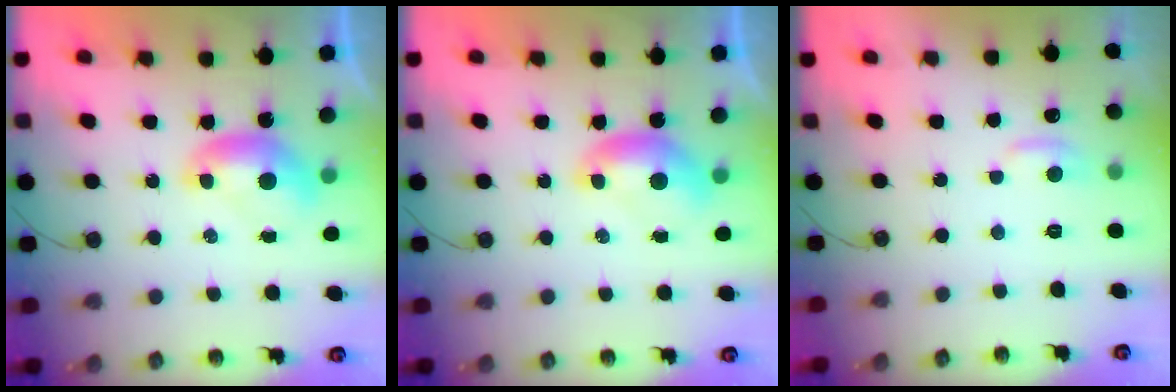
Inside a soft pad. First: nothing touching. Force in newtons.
{"total": 0.0}
{"total": 0.9, "press": 0.6, "slide": 0.7}